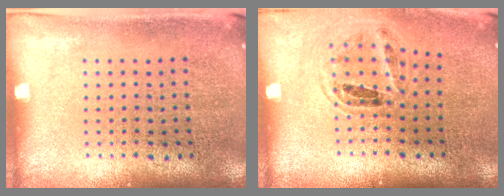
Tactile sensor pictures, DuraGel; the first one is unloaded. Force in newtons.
{"total": 0.9, "press": 0.9, "slide": 0.3}